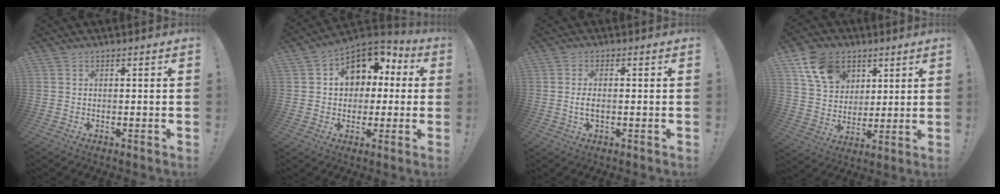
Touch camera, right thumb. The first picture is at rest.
{"total": 12.2, "force": [4.0, 9.8, 6.0], "torque": [-0.081, -0.020, 0.079]}
{"total": 3.1, "force": [-0.7, 1.2, 2.8], "torque": [-0.055, 0.001, -0.013]}
{"total": 14.2, "force": [7.2, 10.7, 6.1], "torque": [-0.095, -0.029, 0.142]}